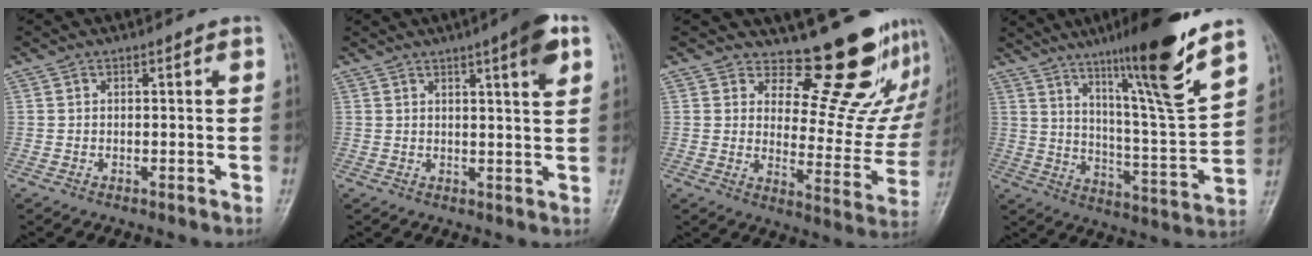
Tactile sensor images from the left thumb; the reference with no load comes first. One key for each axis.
{"total": 6.7, "fx": 3.4, "fy": 0.9, "fz": 5.7, "tx": -0.075, "ty": -0.013, "tz": 0.044}
{"total": 14.9, "fx": 13.2, "fy": 5.0, "fz": 4.6, "tx": -0.012, "ty": -0.135, "tz": 0.169}
{"total": 19.1, "fx": 12.9, "fy": 0.6, "fz": 14.1, "tx": -0.201, "ty": -0.073, "tz": 0.208}